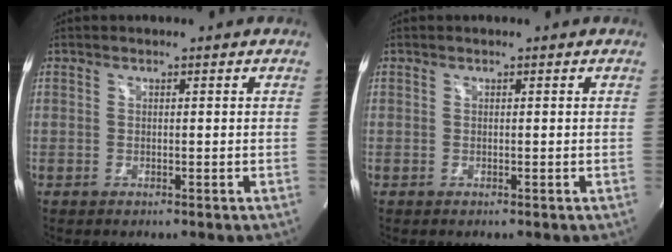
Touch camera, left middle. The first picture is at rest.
{"total": 0.0}